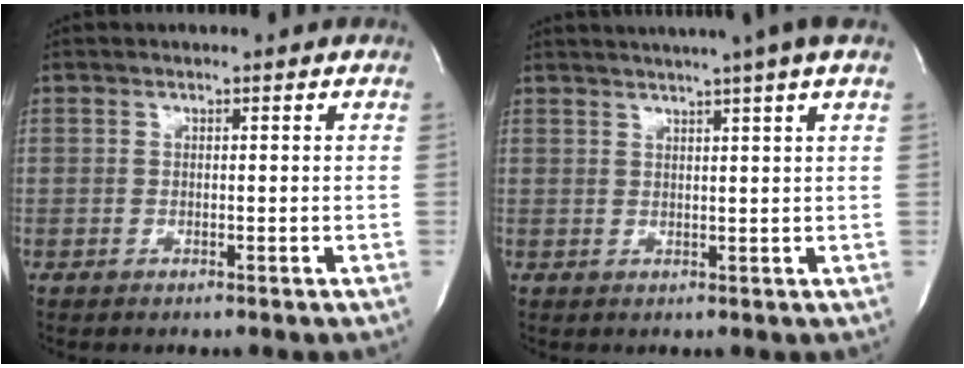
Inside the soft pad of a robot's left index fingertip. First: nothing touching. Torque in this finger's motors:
{"motor_torque": [0.83, -0.86, 0.26, 0.11]}